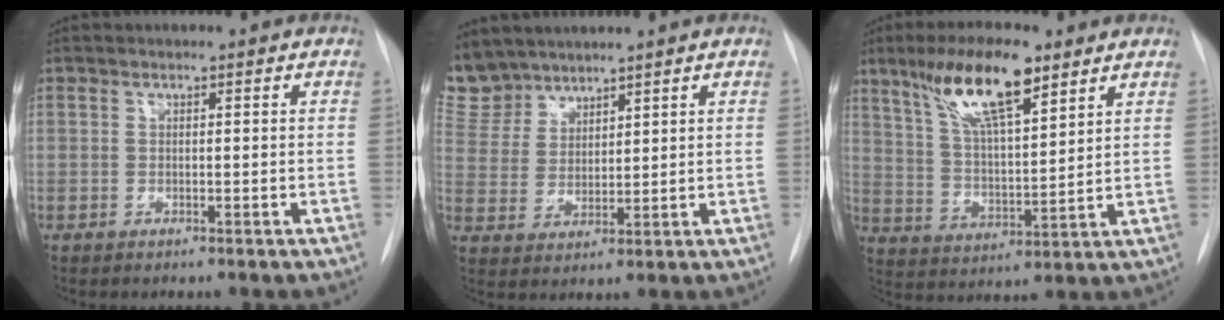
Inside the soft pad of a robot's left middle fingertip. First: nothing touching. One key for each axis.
{"total": 7.6, "fx": 7.0, "fy": 3.0, "fz": 0.3, "tx": -0.010, "ty": 0.008, "tz": 0.154}
{"total": 13.2, "fx": 8.3, "fy": 2.6, "fz": 9.9, "tx": -0.185, "ty": 0.011, "tz": 0.152}